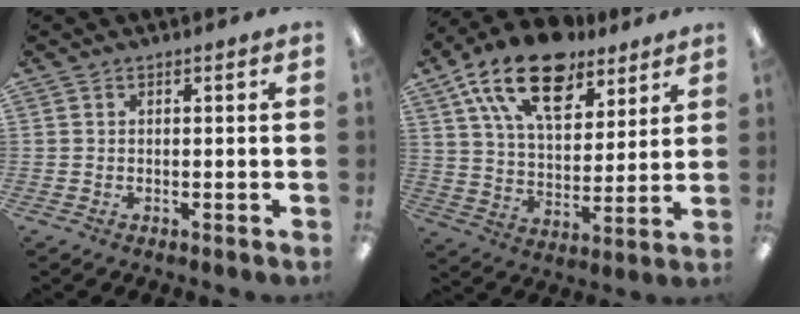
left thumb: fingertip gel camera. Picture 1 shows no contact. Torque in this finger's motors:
{"motor_torque": [0.88, 0.62, 1.77, -1.01, 0.33]}